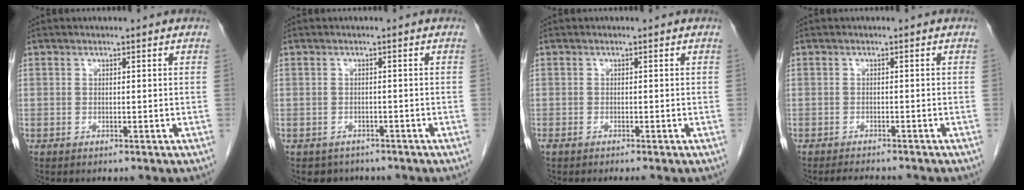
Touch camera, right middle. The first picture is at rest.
{"total": 2.8, "force": [-2.2, 1.7, -0.1], "torque": [-0.005, 0.005, -0.029]}
{"total": 1.7, "force": [-1.4, 0.0, 1.0], "torque": [-0.013, -0.003, -0.021]}
{"total": 3.8, "force": [-3.5, 0.2, 1.4], "torque": [-0.016, -0.008, -0.048]}